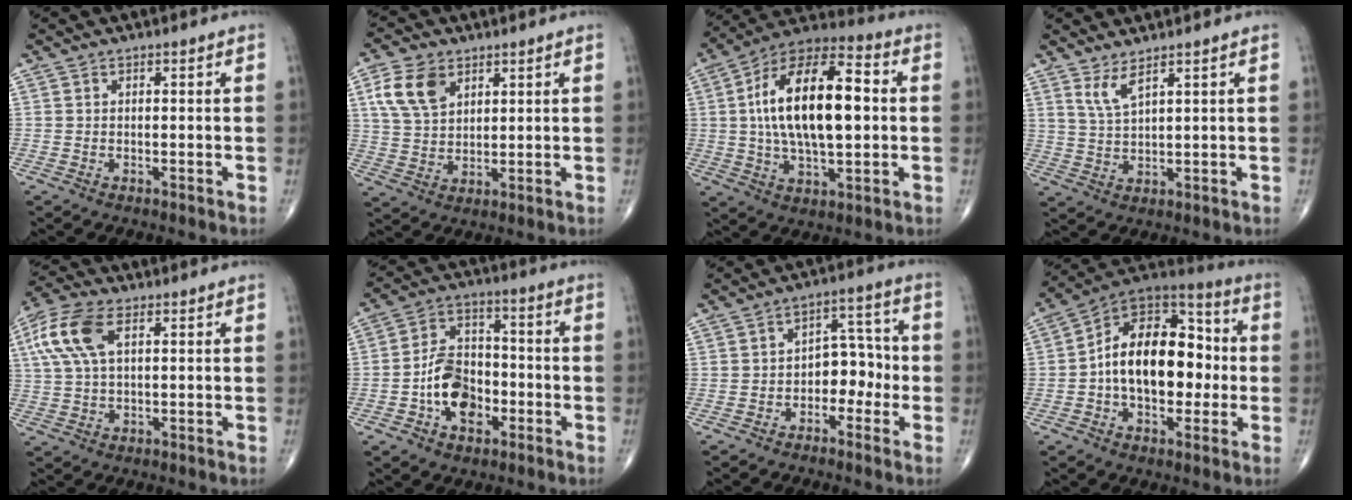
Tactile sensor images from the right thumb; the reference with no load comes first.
{"total": 8.8, "force": [4.1, 5.6, 5.5], "torque": [-0.096, -0.009, 0.082]}
{"total": 21.7, "force": [1.9, 9.8, 19.3], "torque": [-0.331, 0.025, 0.025]}
{"total": 4.1, "force": [2.8, 0.7, 2.8], "torque": [-0.063, -0.027, 0.064]}
{"total": 10.3, "force": [3.5, 5.0, 8.3], "torque": [-0.199, 0.018, 0.067]}
{"total": 11.5, "force": [-3.5, 7.7, 7.9], "torque": [-0.108, 0.033, -0.065]}
{"total": 7.2, "force": [-2.1, 5.0, 4.8], "torque": [-0.031, 0.038, -0.045]}
{"total": 19.9, "force": [-0.8, 12.1, 15.7], "torque": [-0.214, 0.039, -0.022]}